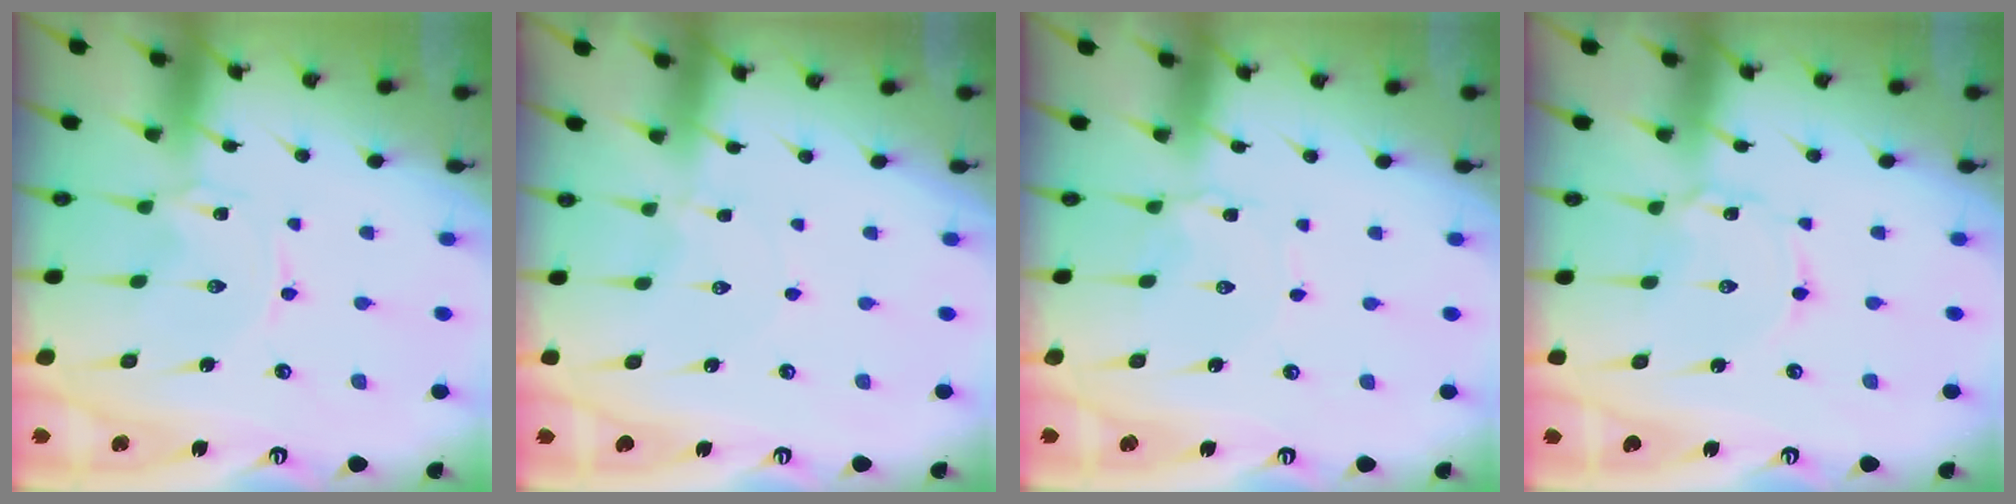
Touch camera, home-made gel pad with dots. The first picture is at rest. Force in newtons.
{"total": 1.0, "press": 1.0, "slide": 0.1}
{"total": 1.6, "press": 1.5, "slide": 0.2}
{"total": 2.4, "press": 2.4, "slide": 0.1}